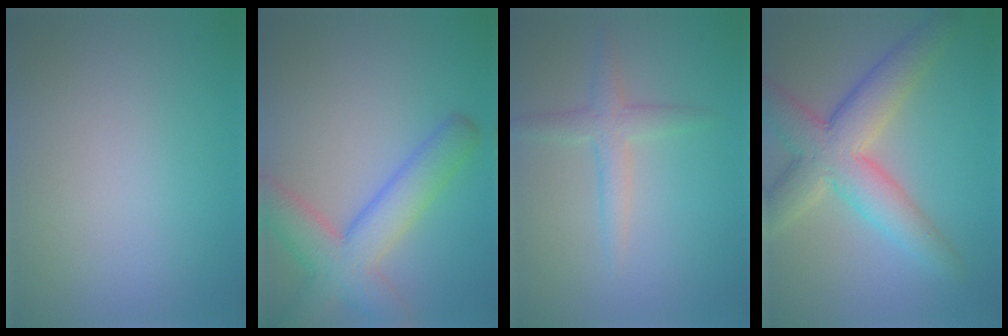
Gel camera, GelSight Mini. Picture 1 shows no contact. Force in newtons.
{"total": 6.6, "press": 6.6, "slide": 0.3}
{"total": 2.4, "press": 2.4, "slide": 0.0}
{"total": 7.2, "press": 7.2, "slide": 0.5}